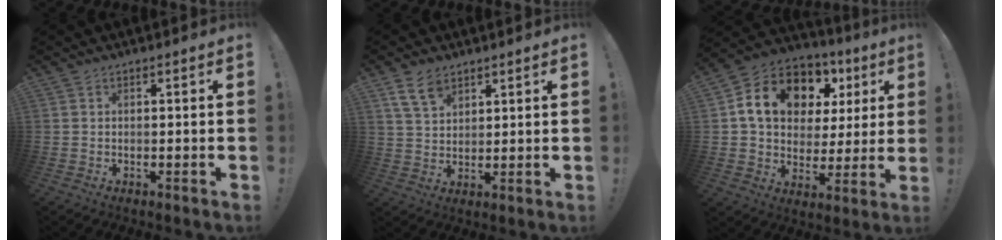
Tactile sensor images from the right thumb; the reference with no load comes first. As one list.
[{"total": 7.6, "force": [5.0, 4.3, 3.8], "torque": [-0.074, -0.013, 0.097]}, {"total": 16.9, "force": [7.4, 11.6, 9.8], "torque": [-0.165, -0.029, 0.146]}]